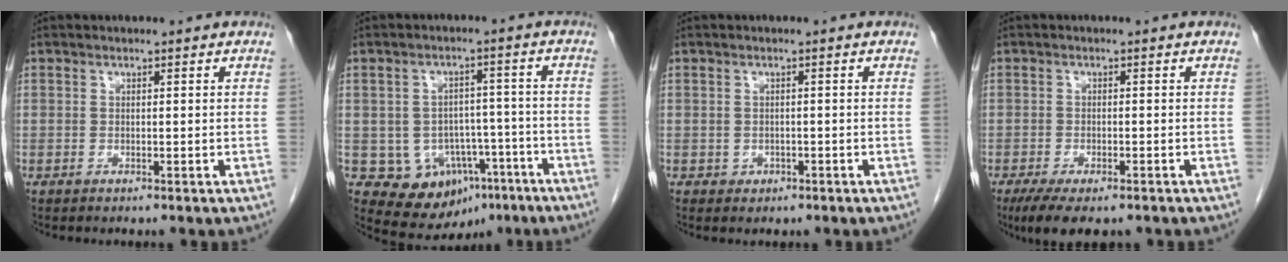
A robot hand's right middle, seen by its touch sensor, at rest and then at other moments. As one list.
[{"total": 10.1, "force": [-4.5, 8.0, 4.3], "torque": [-0.053, 0.021, -0.049]}, {"total": 1.2, "force": [-0.5, 1.1, 0.3], "torque": [-0.006, 0.004, -0.001]}, {"total": 7.0, "force": [-5.1, 2.4, 4.2], "torque": [-0.064, -0.013, -0.079]}]